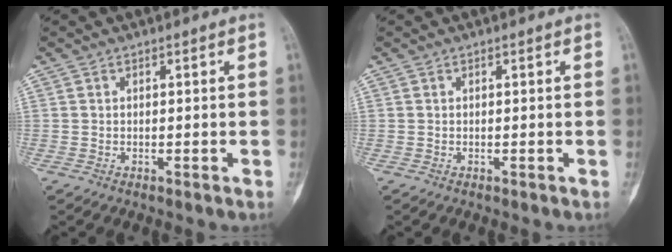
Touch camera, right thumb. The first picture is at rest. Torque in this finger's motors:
{"motor_torque": [0.00, 0.00, 0.03, -0.03, 0.01]}